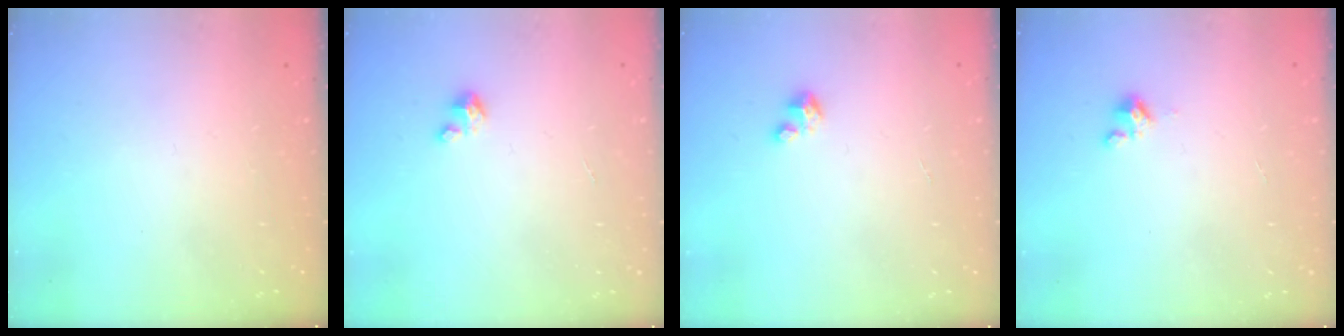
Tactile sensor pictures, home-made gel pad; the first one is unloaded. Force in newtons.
{"total": 2.7, "press": 2.7, "slide": 0.1}
{"total": 1.7, "press": 1.6, "slide": 0.1}
{"total": 2.4, "press": 2.4, "slide": 0.3}